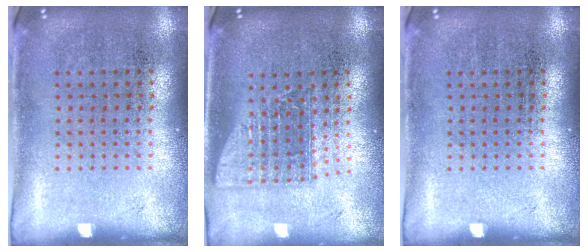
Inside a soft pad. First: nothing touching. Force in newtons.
{"total": 1.5, "press": 1.2, "slide": 1.0}
{"total": 0.0}